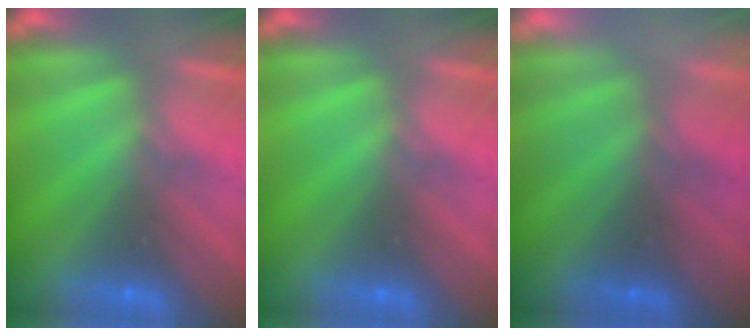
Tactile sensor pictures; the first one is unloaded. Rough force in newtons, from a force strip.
{"total": 0.0}
{"total": 2.6}